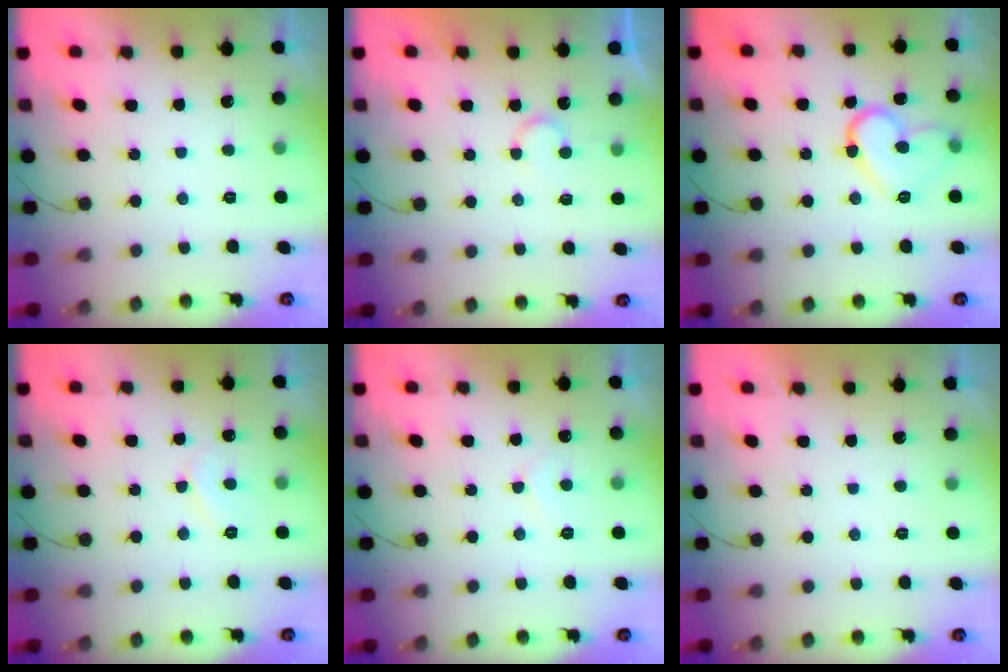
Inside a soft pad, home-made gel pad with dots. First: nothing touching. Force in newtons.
{"total": 5.8, "press": 5.8, "slide": 0.1}
{"total": 12.4, "press": 12.4, "slide": 0.8}
{"total": 5.5, "press": 5.5, "slide": 0.6}
{"total": 5.1, "press": 5.1, "slide": 0.3}
{"total": 1.8, "press": 1.8, "slide": 0.0}